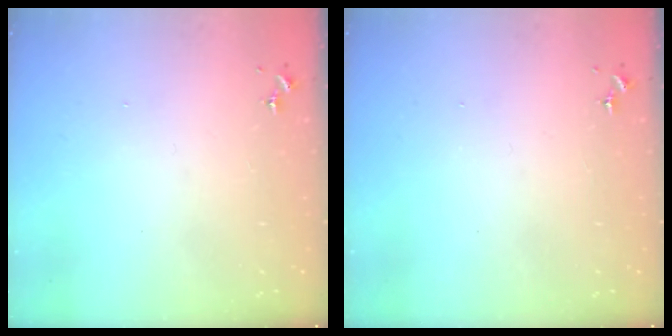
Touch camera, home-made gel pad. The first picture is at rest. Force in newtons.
{"total": 0.0}